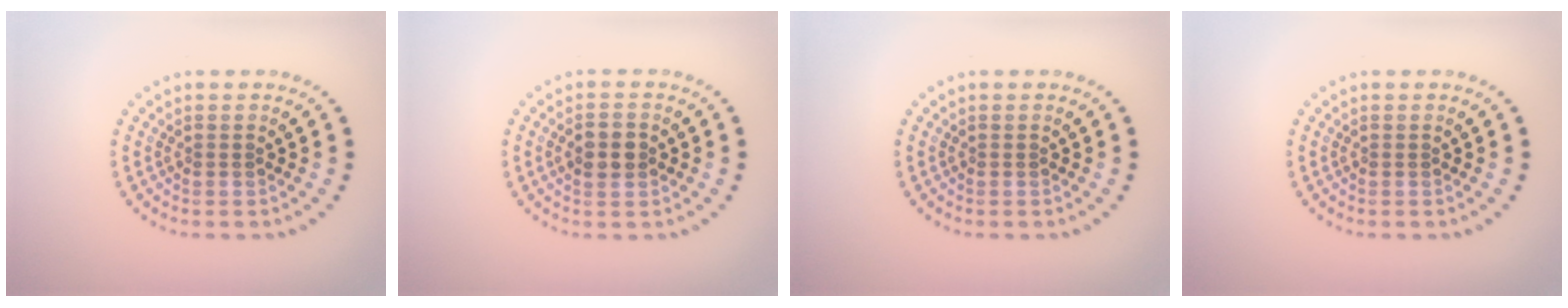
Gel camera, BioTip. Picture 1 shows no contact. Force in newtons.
{"total": 2.9, "press": 2.9, "slide": 0.1}
{"total": 0.0}
{"total": 0.0}